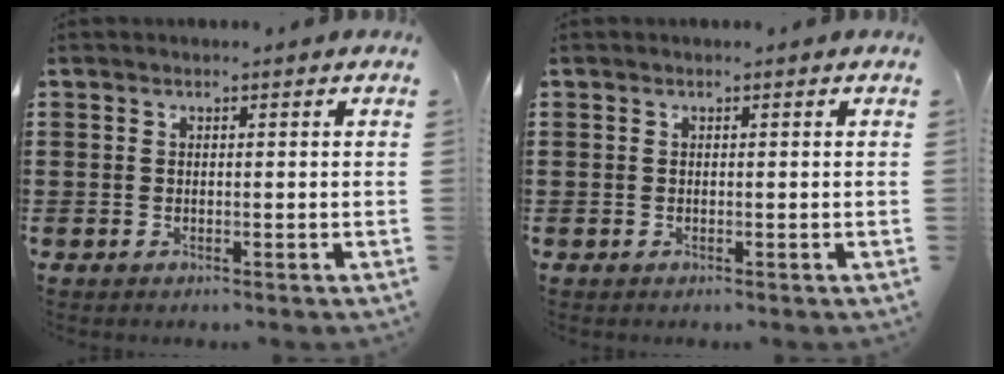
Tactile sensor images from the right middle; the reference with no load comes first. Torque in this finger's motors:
{"motor_torque": [0.99, -1.15, 0.04, 0.01]}